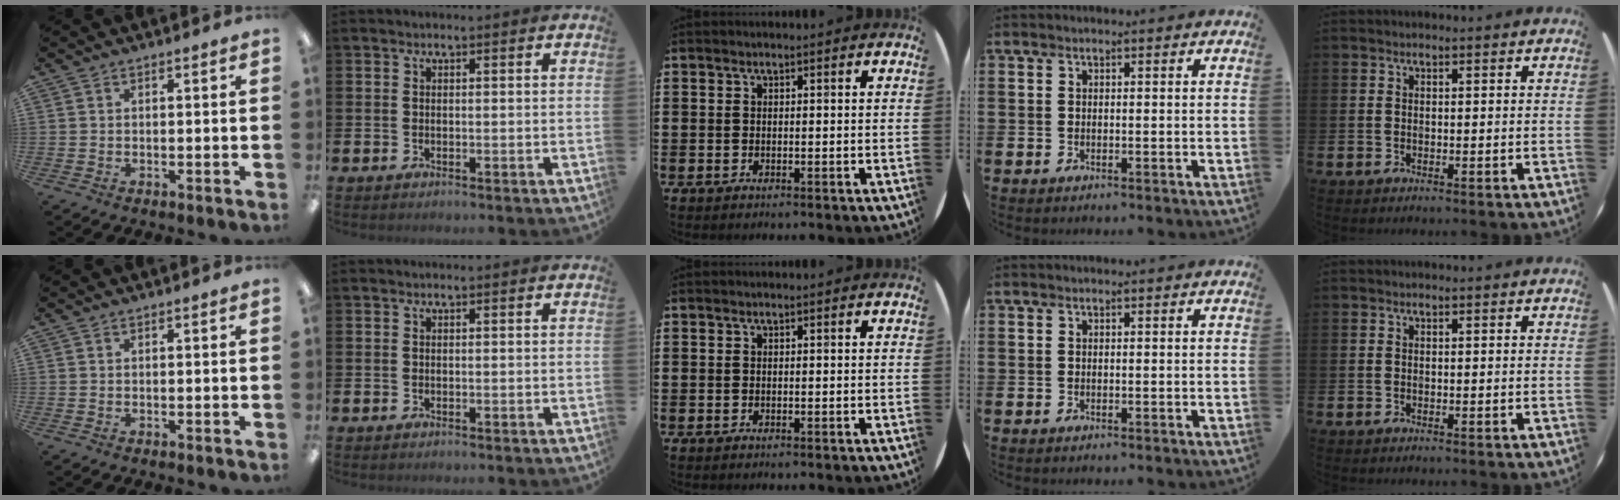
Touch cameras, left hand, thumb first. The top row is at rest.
{}